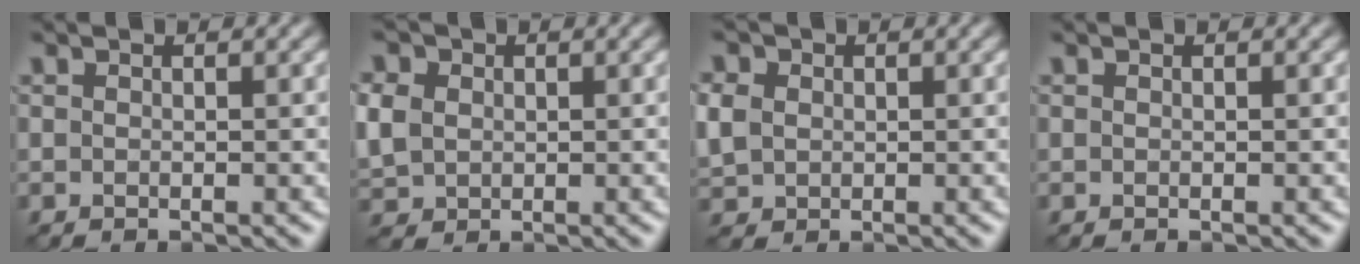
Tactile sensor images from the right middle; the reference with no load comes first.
{"total": 5.1, "force": [0.9, 4.3, 2.6], "torque": [-0.082, 0.023, 0.010]}
{"total": 3.6, "force": [0.6, 3.1, 1.7], "torque": [-0.068, 0.018, 0.012]}
{"total": 0.0}